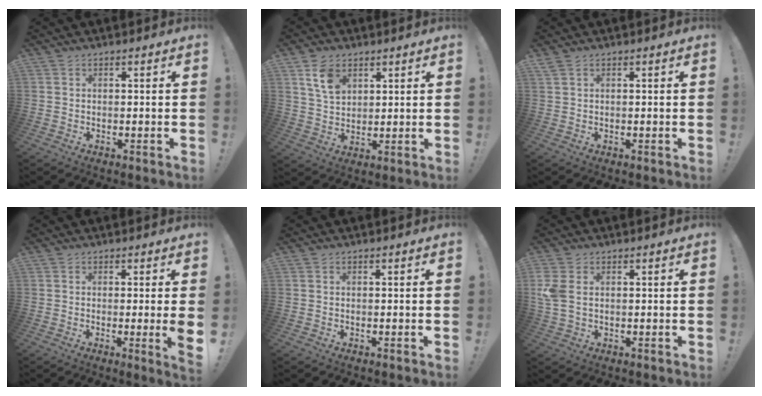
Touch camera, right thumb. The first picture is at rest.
{"total": 8.8, "force": [4.6, 6.0, 4.4], "torque": [-0.076, -0.010, 0.091]}
{"total": 1.2, "force": [1.0, 0.4, 0.6], "torque": [-0.019, 0.003, 0.019]}
{"total": 4.2, "force": [-0.1, -0.4, 4.2], "torque": [-0.060, -0.011, 0.000]}
{"total": 0.0}
{"total": 5.0, "force": [1.1, 3.2, 3.7], "torque": [-0.096, 0.002, 0.021]}